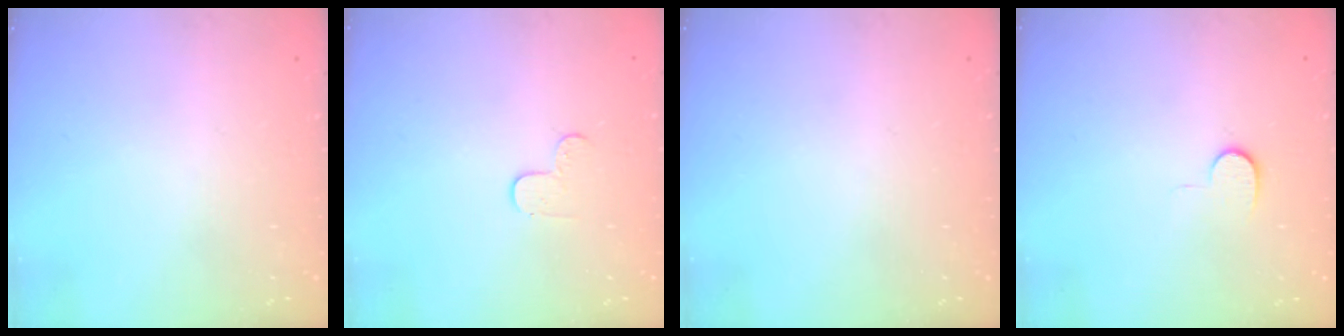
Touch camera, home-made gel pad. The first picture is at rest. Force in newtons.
{"total": 3.5, "press": 3.5, "slide": 0.4}
{"total": 0.0}
{"total": 6.4, "press": 6.4, "slide": 0.4}